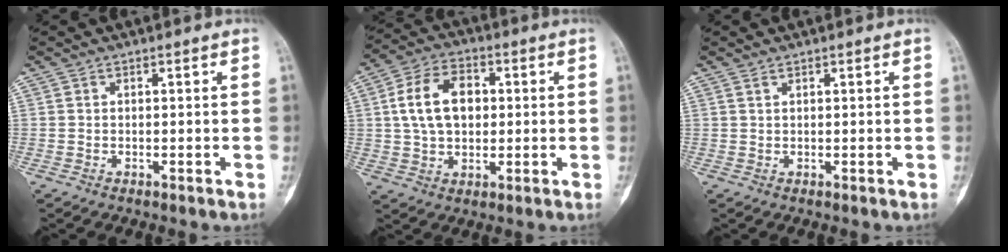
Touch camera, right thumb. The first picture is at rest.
{"total": 11.7, "force": [1.7, 7.8, 8.6], "torque": [-0.132, 0.012, 0.027]}
{"total": 0.6, "force": [0.5, 0.1, 0.1], "torque": [-0.004, -0.002, 0.012]}